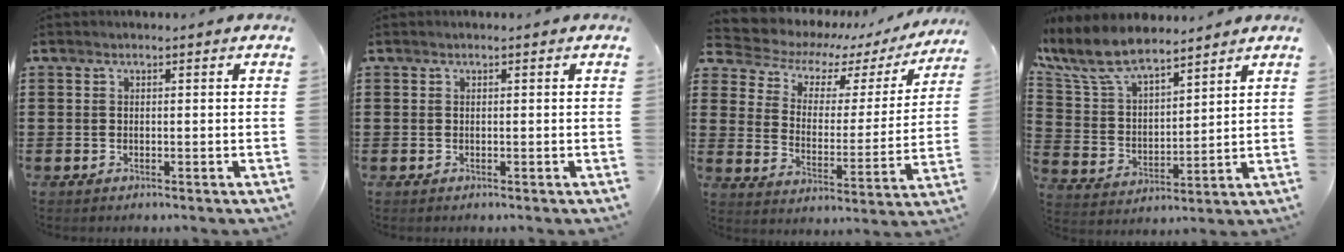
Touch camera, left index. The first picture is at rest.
{"total": 0.0}
{"total": 5.1, "force": [3.5, 3.2, 1.8], "torque": [-0.060, -0.024, 0.056]}
{"total": 9.5, "force": [8.3, 2.7, 3.8], "torque": [-0.112, -0.040, 0.150]}